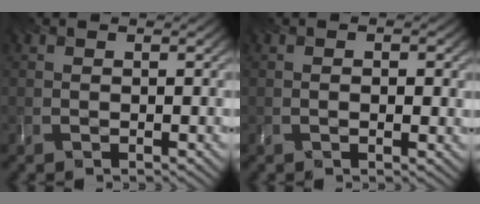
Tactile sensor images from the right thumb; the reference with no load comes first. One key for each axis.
{"total": 1.4, "fx": 0.1, "fy": 0.4, "fz": 1.4, "tx": -0.020, "ty": -0.004, "tz": 0.003}